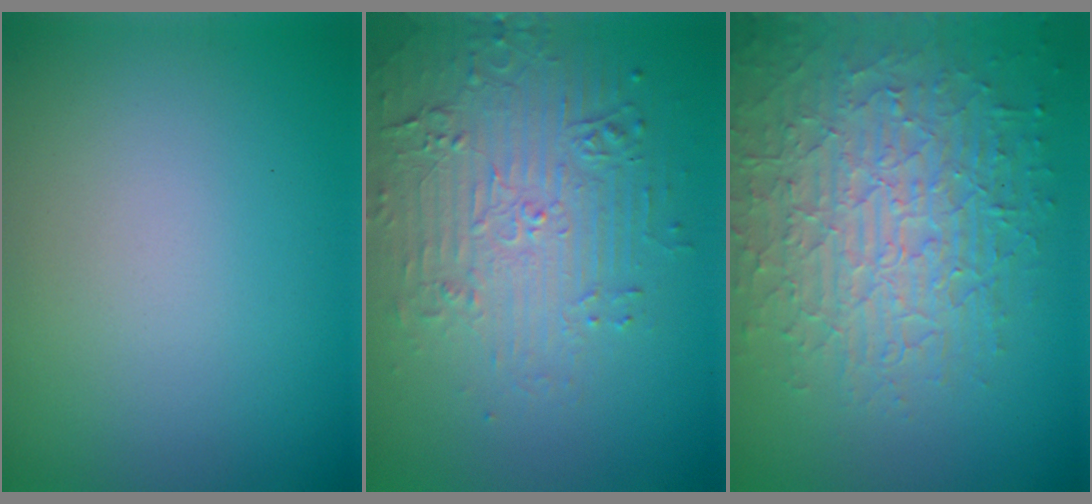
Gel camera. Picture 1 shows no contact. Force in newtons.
{"total": 5.0, "press": 3.5, "slide": 3.5}
{"total": 7.7, "press": 5.6, "slide": 5.3}